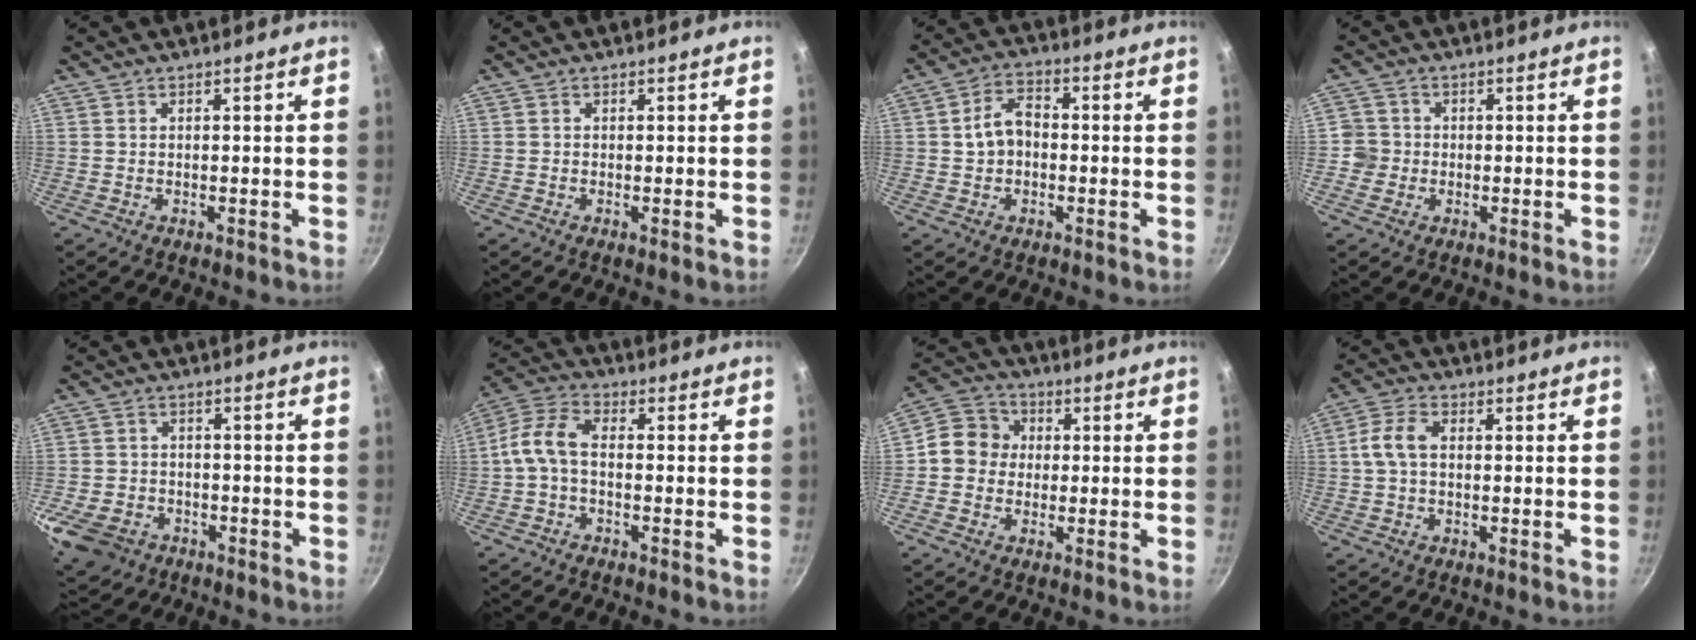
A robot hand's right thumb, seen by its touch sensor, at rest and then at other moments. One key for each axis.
{"total": 0.5, "fx": -0.1, "fy": 0.1, "fz": 0.5, "tx": -0.011, "ty": -0.002, "tz": -0.002}
{"total": 6.6, "fx": -0.1, "fy": 4.8, "fz": 4.6, "tx": -0.070, "ty": 0.023, "tz": -0.010}
{"total": 3.5, "fx": -0.5, "fy": 3.4, "fz": 0.2, "tx": 0.020, "ty": 0.011, "tz": -0.015}
{"total": 12.0, "fx": -5.3, "fy": 9.3, "fz": 5.4, "tx": -0.130, "ty": 0.019, "tz": -0.080}
{"total": 7.8, "fx": -0.9, "fy": 4.4, "fz": 6.4, "tx": -0.133, "ty": 0.028, "tz": -0.029}
{"total": 8.8, "fx": -0.1, "fy": 7.9, "fz": 3.8, "tx": -0.049, "ty": 0.028, "tz": -0.016}
{"total": 5.8, "fx": 0.4, "fy": 3.7, "fz": 4.5, "tx": -0.095, "ty": 0.019, "tz": 0.003}